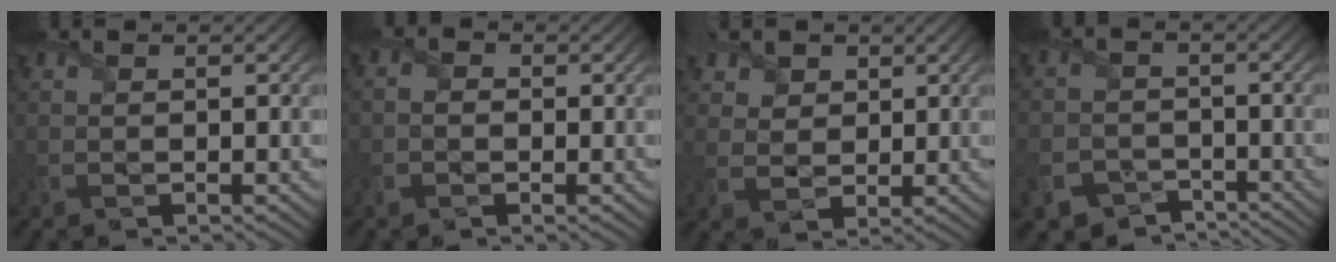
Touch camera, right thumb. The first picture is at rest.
{"total": 1.9, "force": [-0.6, 1.6, 0.8], "torque": [-0.021, 0.003, -0.016]}
{"total": 5.6, "force": [3.2, 4.2, 1.9], "torque": [-0.090, -0.010, 0.067]}
{"total": 7.9, "force": [-4.8, 6.0, 1.8], "torque": [-0.063, -0.038, -0.099]}